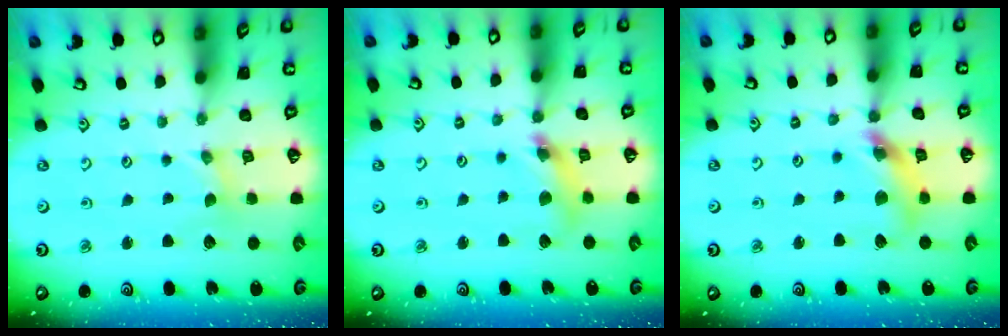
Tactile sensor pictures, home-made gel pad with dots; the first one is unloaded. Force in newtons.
{"total": 10.9, "press": 10.8, "slide": 1.4}
{"total": 11.9, "press": 11.8, "slide": 1.5}